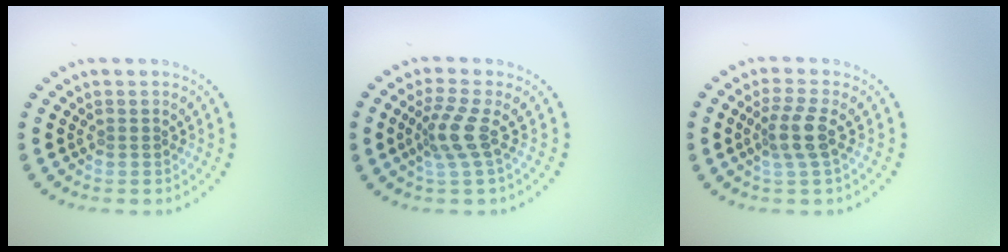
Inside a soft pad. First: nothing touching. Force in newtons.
{"total": 2.8, "press": 2.0, "slide": 2.0}
{"total": 2.7, "press": 2.2, "slide": 1.6}